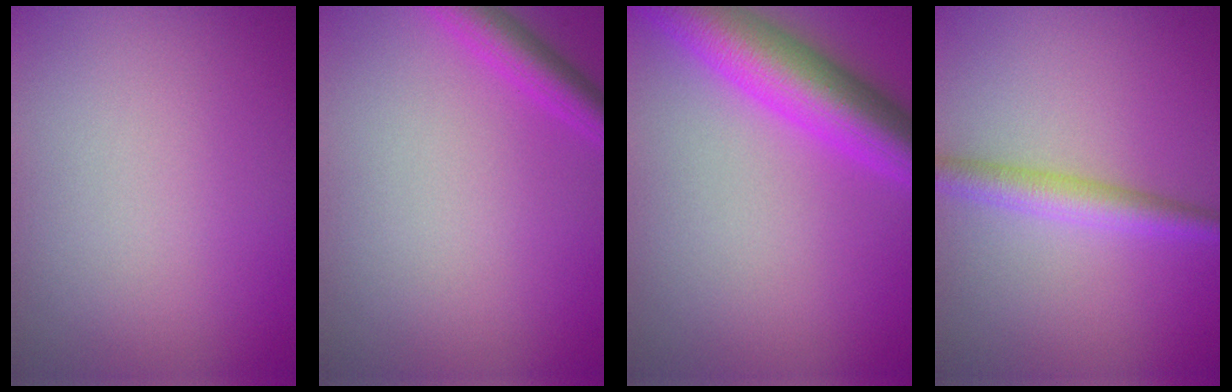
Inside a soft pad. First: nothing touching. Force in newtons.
{"total": 2.8, "press": 2.8, "slide": 0.1}
{"total": 7.7, "press": 7.7, "slide": 0.2}
{"total": 2.8, "press": 2.8, "slide": 0.0}